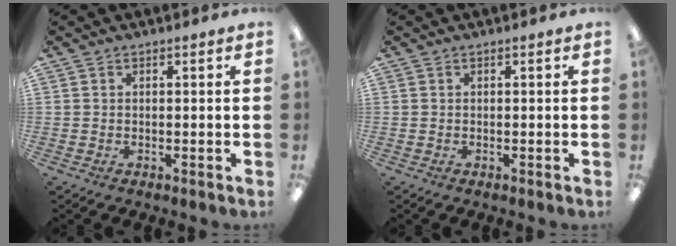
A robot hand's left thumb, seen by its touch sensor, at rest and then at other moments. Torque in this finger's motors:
{"motor_torque": [-0.07, -0.07, 0.14, -0.11, 0.00]}